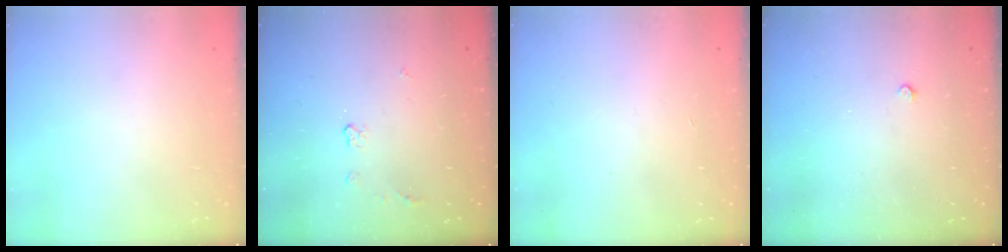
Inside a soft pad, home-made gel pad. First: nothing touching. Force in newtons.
{"total": 3.7, "press": 3.7, "slide": 0.7}
{"total": 0.0}
{"total": 2.3, "press": 2.3, "slide": 0.4}